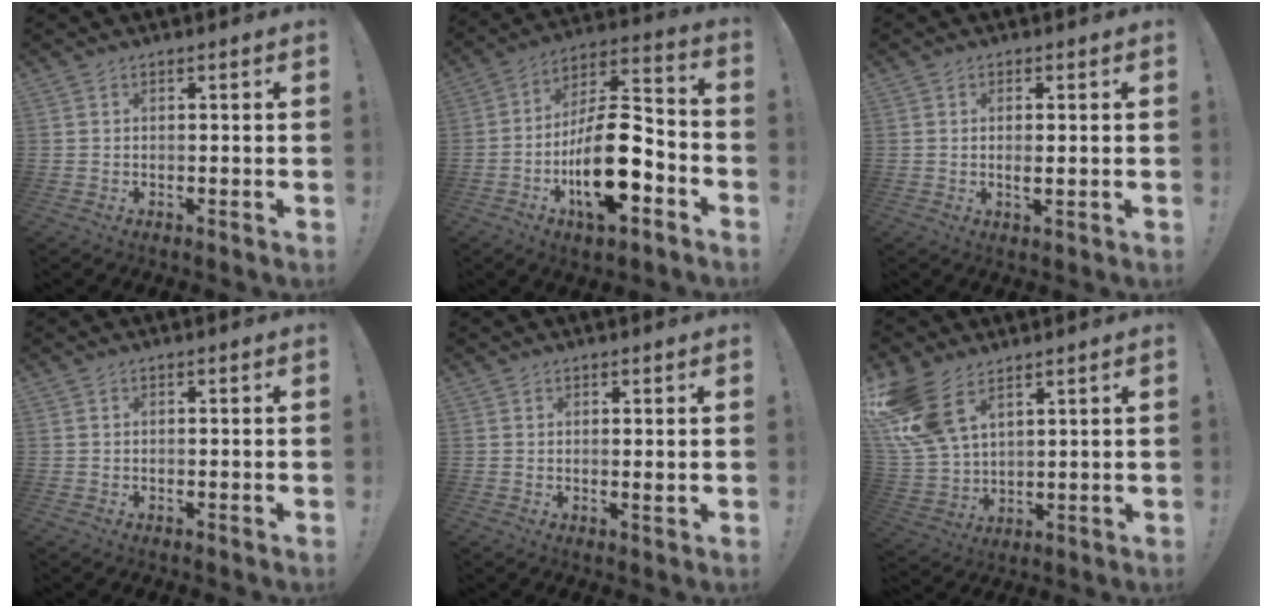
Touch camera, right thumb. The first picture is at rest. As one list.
[{"total": 20.7, "force": [-7.4, 8.9, 17.1], "torque": [-0.299, 0.043, -0.115]}, {"total": 2.3, "force": [0.1, 0.5, 2.3], "torque": [-0.027, -0.007, -0.002]}, {"total": 0.0}, {"total": 1.0, "force": [0.5, 0.3, 0.8], "torque": [-0.003, -0.006, 0.007]}, {"total": 14.7, "force": [8.5, 8.3, 8.7], "torque": [-0.173, -0.041, 0.166]}]